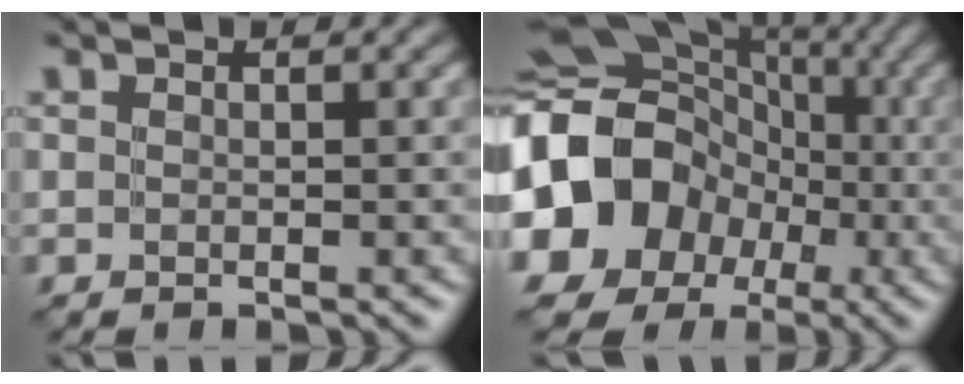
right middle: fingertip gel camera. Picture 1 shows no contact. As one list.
[{"total": 17.5, "force": [-3.7, 15.6, 7.0], "torque": [-0.150, -0.004, -0.112]}]